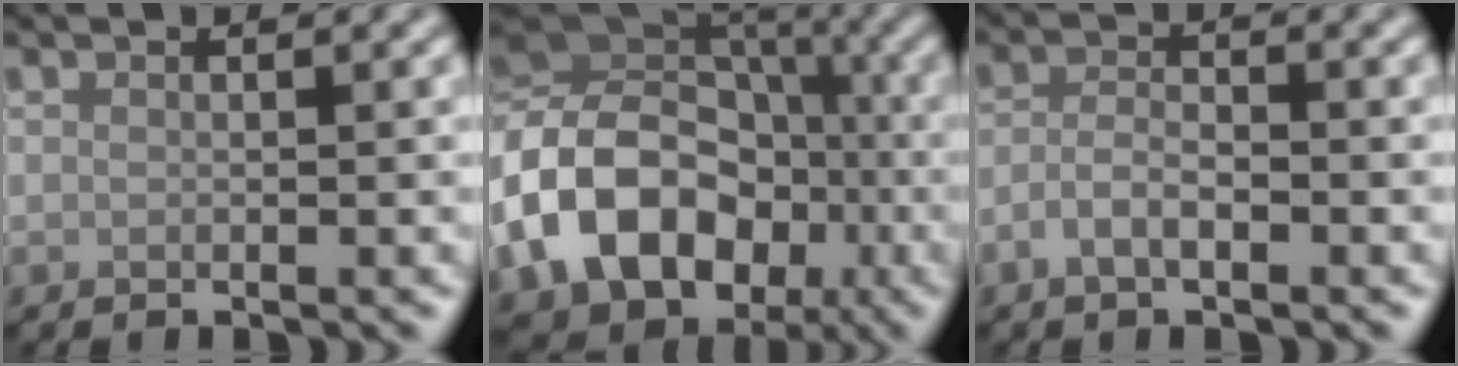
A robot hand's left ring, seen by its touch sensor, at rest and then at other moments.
{"total": 14.9, "force": [-4.0, 12.0, 8.0], "torque": [-0.188, 0.005, -0.084]}
{"total": 2.3, "force": [-1.1, 1.0, 1.8], "torque": [-0.036, 0.003, -0.027]}